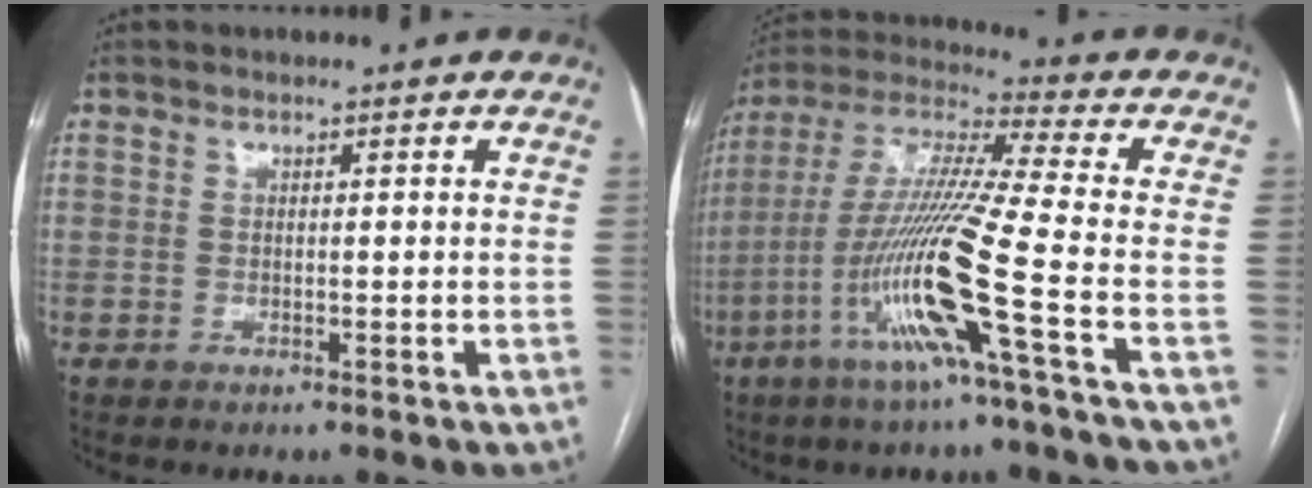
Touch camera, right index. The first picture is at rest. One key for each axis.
{"total": 16.7, "fx": -6.3, "fy": -1.5, "fz": 15.4, "tx": -0.318, "ty": -0.015, "tz": -0.126}